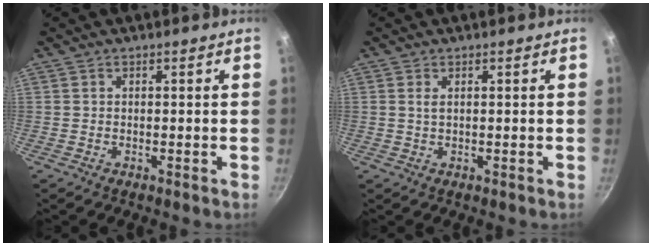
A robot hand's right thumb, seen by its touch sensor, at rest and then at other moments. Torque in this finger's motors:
{"motor_torque": [-0.10, 0.10, 0.49, 0.03, 0.02]}